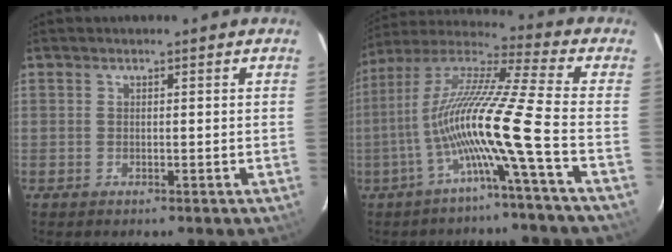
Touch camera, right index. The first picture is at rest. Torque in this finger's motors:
{"motor_torque": [1.73, -0.41, 1.05, 0.21]}